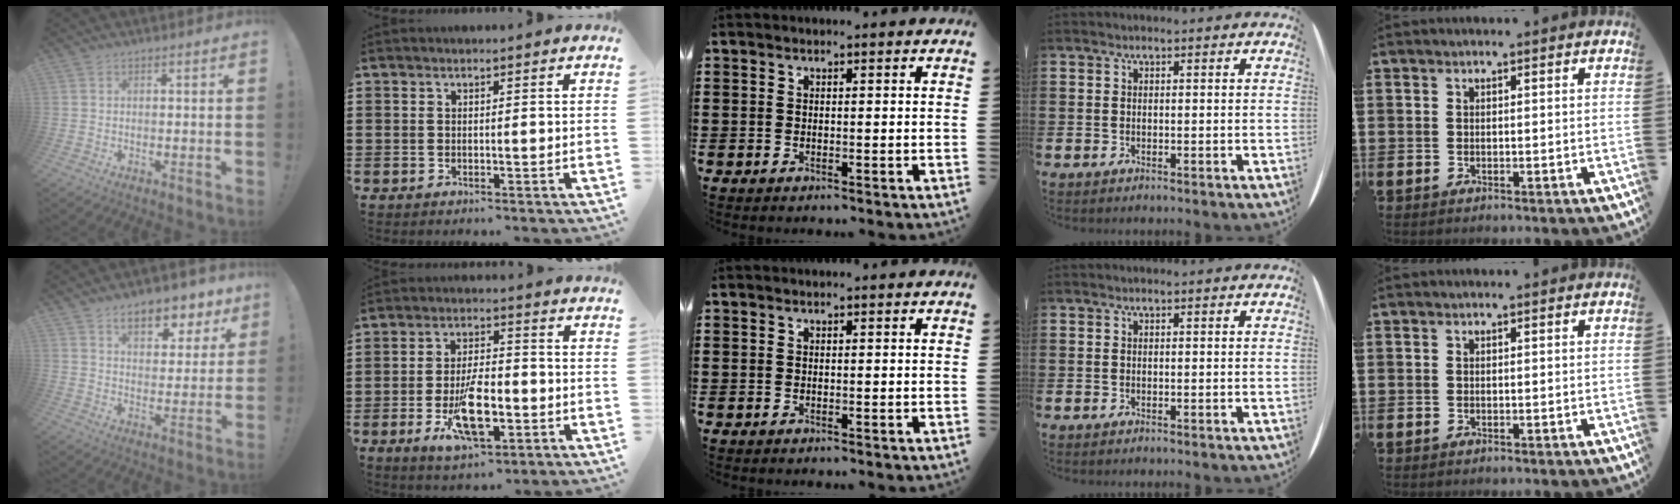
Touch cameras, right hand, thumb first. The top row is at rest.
{"thumb": {"total": 10.5, "force": [6.9, 5.4, 5.7], "torque": [-0.081, -0.041, 0.122]}, "index": {"total": 10.2, "force": [-3.3, 4.2, 8.7], "torque": [-0.162, -0.006, -0.054]}}